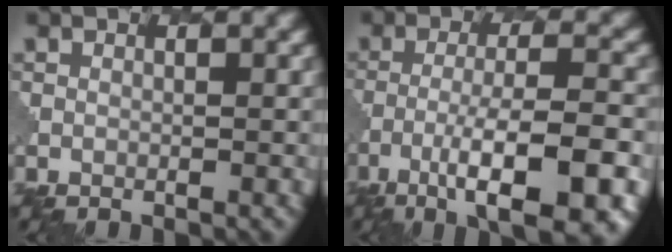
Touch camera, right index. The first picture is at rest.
{"total": 10.5, "force": [-5.4, 2.7, 8.6], "torque": [-0.142, -0.002, -0.080]}